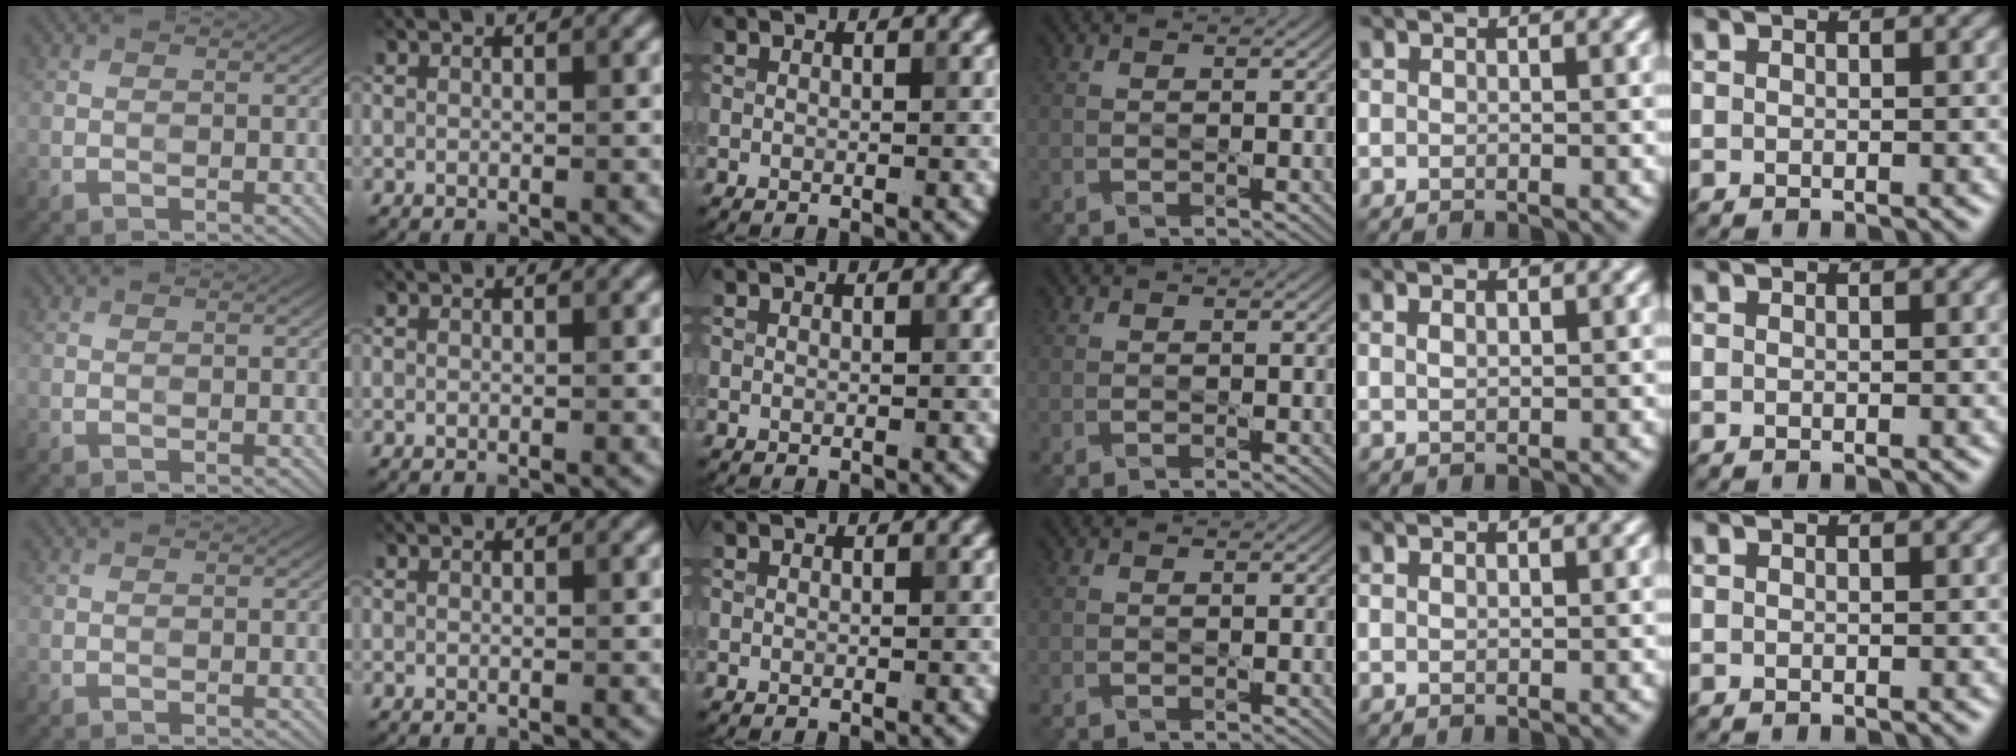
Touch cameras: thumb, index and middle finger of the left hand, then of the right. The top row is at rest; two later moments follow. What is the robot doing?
{"motion": "dispense", "object": "soap dispenser"}